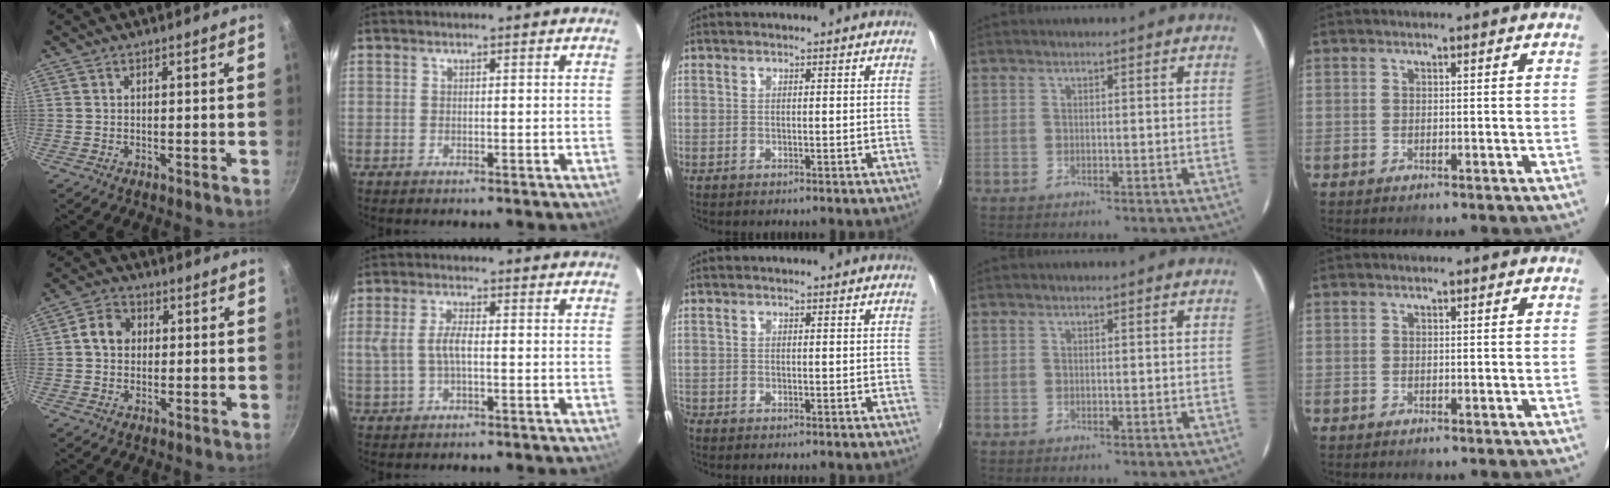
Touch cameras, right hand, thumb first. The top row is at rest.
{"thumb": {"total": 5.5, "force": [0.7, 4.5, 3.1], "torque": [-0.034, 0.011, 0.000]}, "index": {"total": 4.8, "force": [-0.4, 1.9, 4.4], "torque": [-0.088, 0.003, -0.003]}, "middle": {"total": 0.8, "force": [-0.8, 0.2, 0.1], "torque": [-0.005, -0.005, -0.018]}}